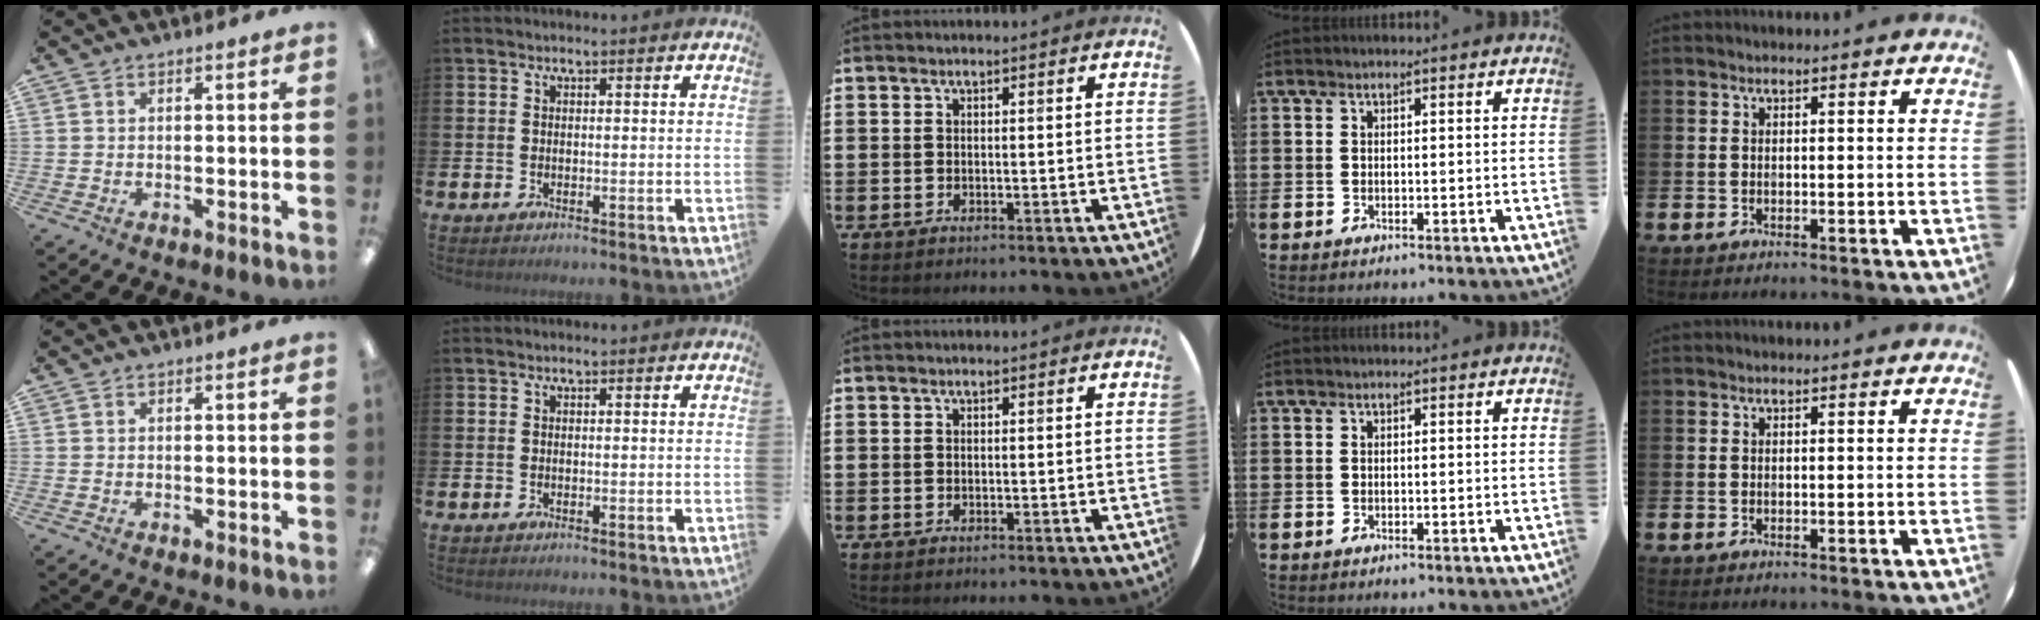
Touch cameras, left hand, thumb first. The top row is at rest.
{}